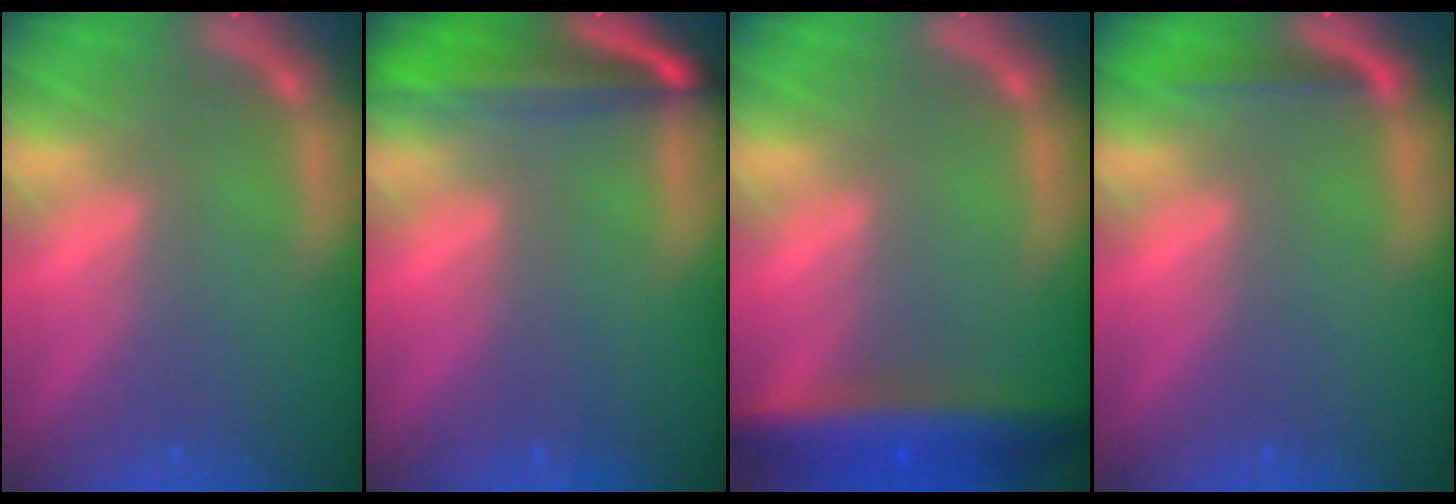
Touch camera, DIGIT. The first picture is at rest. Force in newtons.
{"total": 7.1}
{"total": 7.0}
{"total": 1.9}